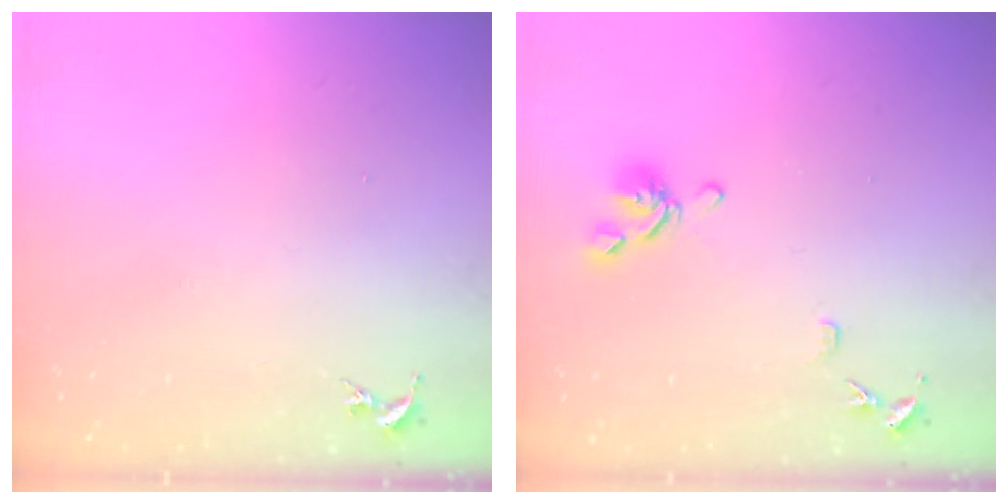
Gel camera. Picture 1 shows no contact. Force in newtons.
{"total": 10.4, "press": 10.3, "slide": 1.3}